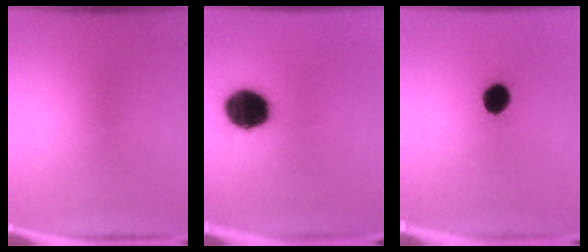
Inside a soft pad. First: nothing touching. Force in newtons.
{"total": 15.8}
{"total": 6.9}